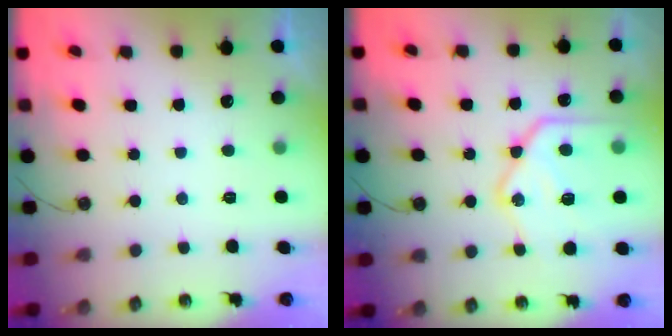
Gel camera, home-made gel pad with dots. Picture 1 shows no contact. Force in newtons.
{"total": 21.5, "press": 21.4, "slide": 2.2}